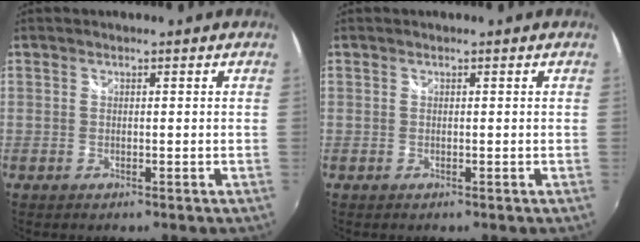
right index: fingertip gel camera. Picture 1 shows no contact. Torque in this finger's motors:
{"motor_torque": [-0.12, 0.12, 0.00, 0.00]}